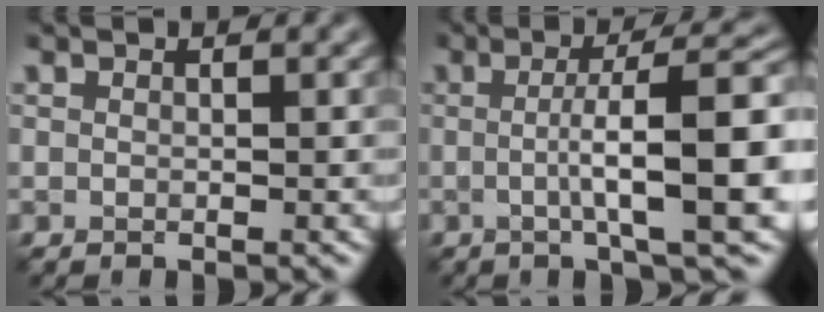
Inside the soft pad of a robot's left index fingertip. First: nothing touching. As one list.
[{"total": 9.1, "force": [-0.3, 1.8, 8.9], "torque": [-0.117, 0.010, -0.007]}]